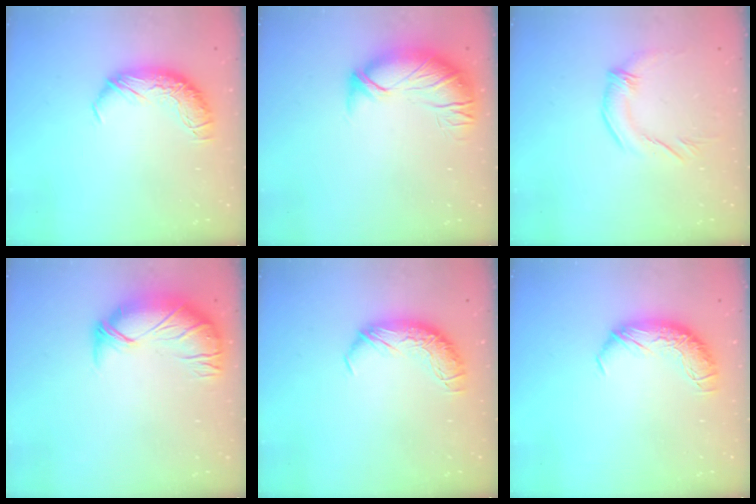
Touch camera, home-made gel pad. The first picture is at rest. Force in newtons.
{"total": 2.7, "press": 1.1, "slide": 2.4}
{"total": 1.1, "press": 0.9, "slide": 0.7}
{"total": 2.8, "press": 0.9, "slide": 2.6}
{"total": 0.0}
{"total": 0.0}